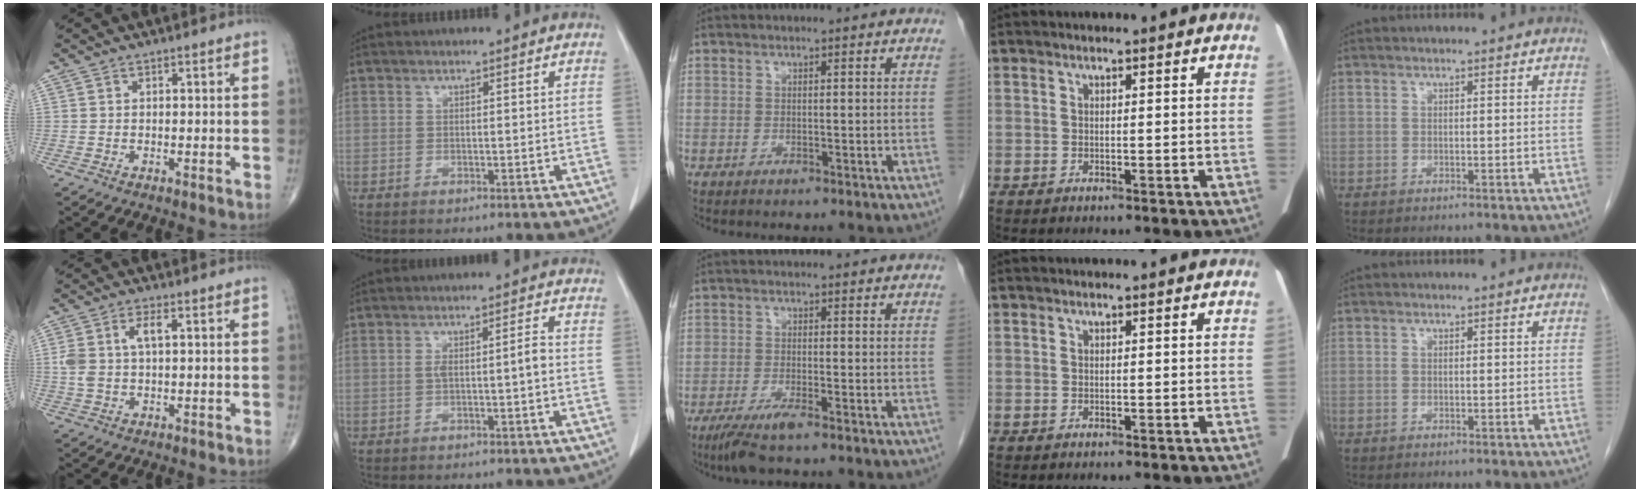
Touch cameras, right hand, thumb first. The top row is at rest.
{"thumb": {"total": 5.7, "force": [1.2, 2.8, 4.8], "torque": [-0.114, 0.015, 0.025]}, "index": {"total": 2.9, "force": [-0.4, 0.2, 2.9], "torque": [-0.053, 0.008, -0.005]}, "middle": {"total": 4.5, "force": [-3.1, 0.1, 3.2], "torque": [-0.064, -0.013, -0.059]}}